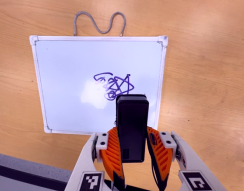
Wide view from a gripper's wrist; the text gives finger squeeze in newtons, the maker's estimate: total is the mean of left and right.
{"total": 4.7, "left": 3.4, "right": 6.1}